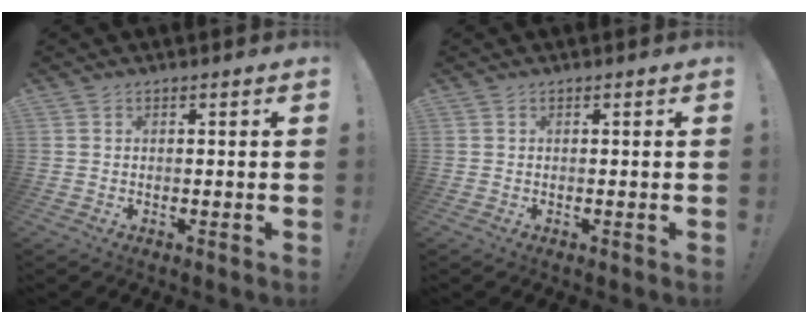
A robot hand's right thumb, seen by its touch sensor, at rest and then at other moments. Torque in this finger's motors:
{"motor_torque": [0.34, -0.20, 0.01, 0.01, -0.09]}